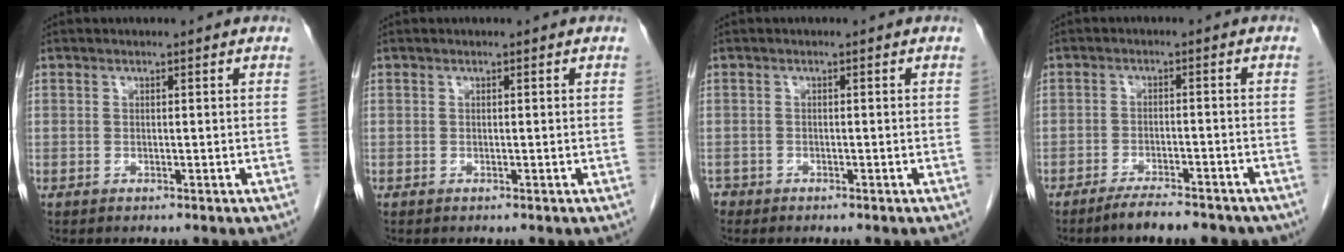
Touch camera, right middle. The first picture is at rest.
{"total": 0.0}
{"total": 1.3, "force": [-1.1, 0.7, 0.0], "torque": [-0.005, -0.001, -0.020]}
{"total": 7.6, "force": [-6.3, 1.9, 3.9], "torque": [-0.050, -0.003, -0.090]}